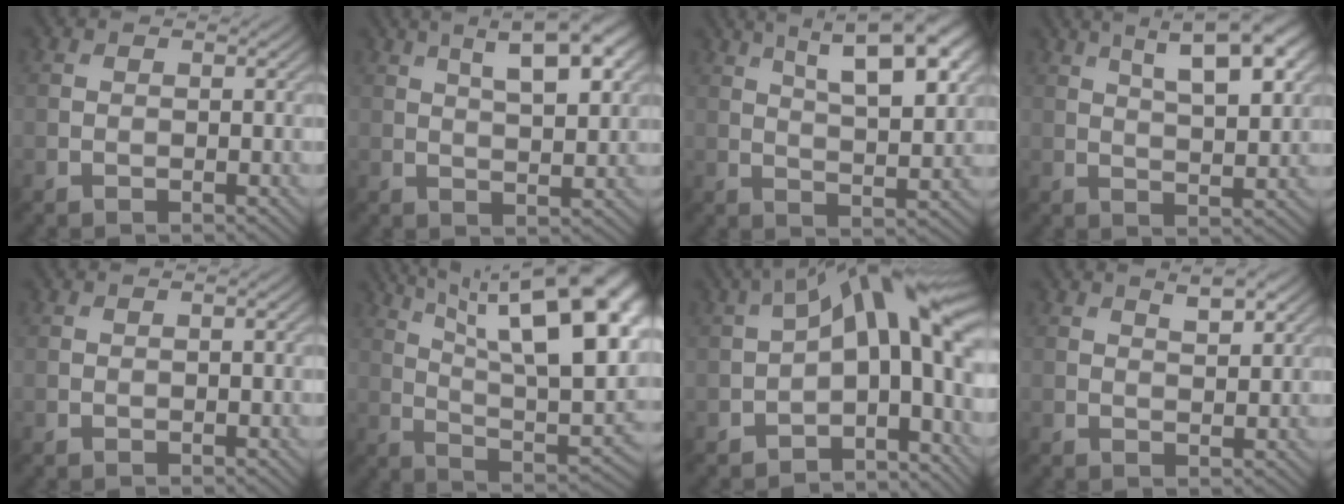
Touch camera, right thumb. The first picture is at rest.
{"total": 9.3, "force": [4.6, 2.8, 7.6], "torque": [-0.121, 0.011, 0.072]}
{"total": 13.5, "force": [7.2, 4.5, 10.5], "torque": [-0.160, 0.014, 0.100]}
{"total": 11.2, "force": [5.9, 3.5, 8.9], "torque": [-0.137, 0.013, 0.084]}
{"total": 0.8, "force": [0.0, 0.2, 0.8], "torque": [-0.013, 0.002, 0.001]}
{"total": 22.3, "force": [9.8, 8.5, 18.1], "torque": [-0.273, 0.049, 0.157]}
{"total": 11.8, "force": [-0.1, 5.7, 10.4], "torque": [-0.151, 0.001, -0.014]}
{"total": 2.9, "force": [1.8, 0.7, 2.1], "torque": [-0.033, -0.004, 0.037]}